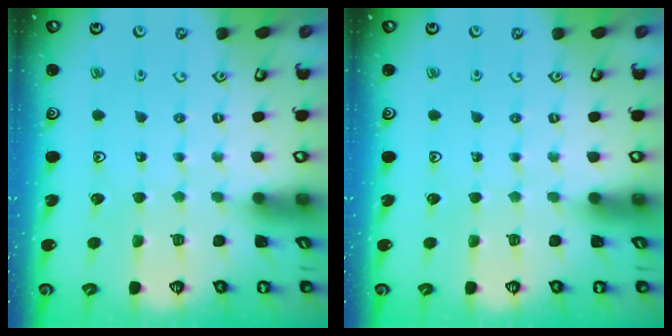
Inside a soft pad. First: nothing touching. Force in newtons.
{"total": 0.0}